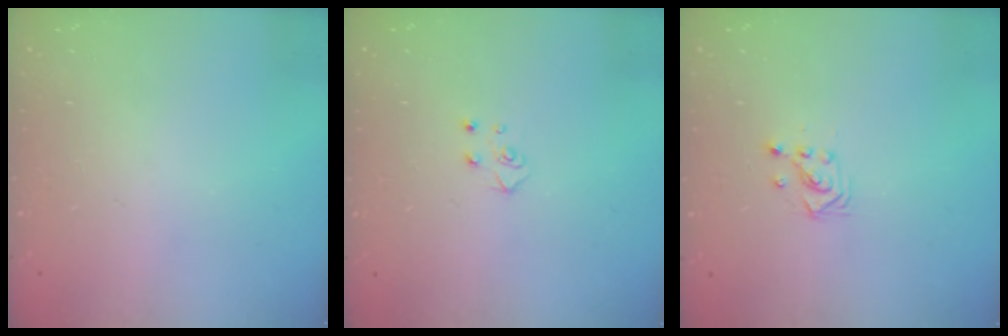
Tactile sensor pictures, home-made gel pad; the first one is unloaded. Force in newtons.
{"total": 3.9, "press": 3.9, "slide": 0.4}
{"total": 2.9, "press": 2.9, "slide": 0.3}